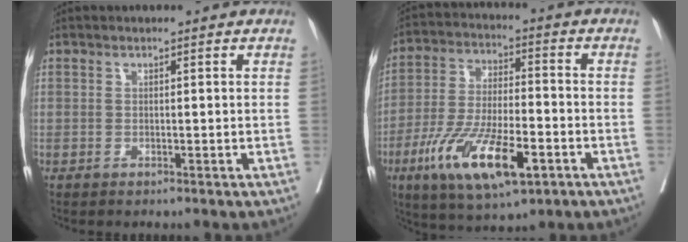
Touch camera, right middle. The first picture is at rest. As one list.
[{"total": 14.9, "force": [-6.6, 4.3, 12.6], "torque": [-0.247, -0.018, -0.109]}]